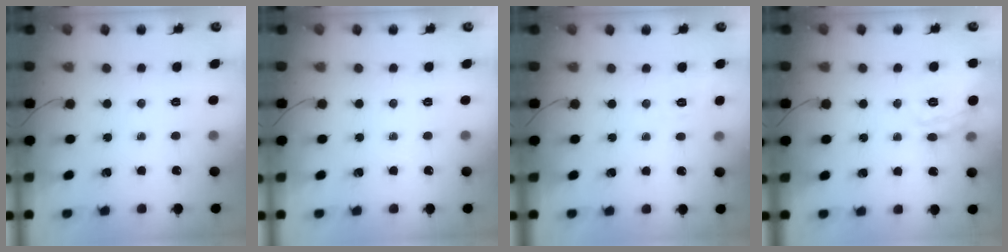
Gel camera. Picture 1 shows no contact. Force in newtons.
{"total": 0.0}
{"total": 2.4, "press": 1.3, "slide": 2.1}
{"total": 14.4, "press": 14.4, "slide": 0.6}